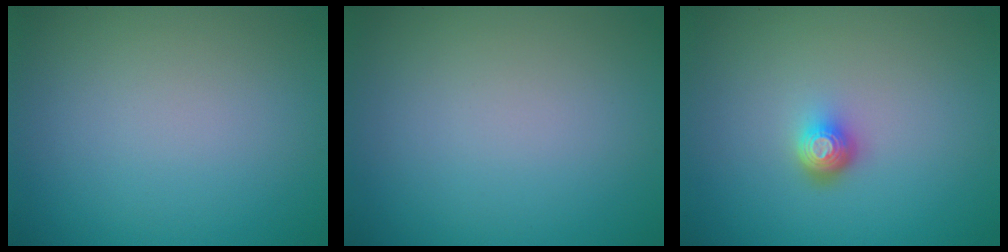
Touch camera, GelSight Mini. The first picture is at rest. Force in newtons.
{"total": 0.0}
{"total": 2.0, "press": 1.5, "slide": 1.4}